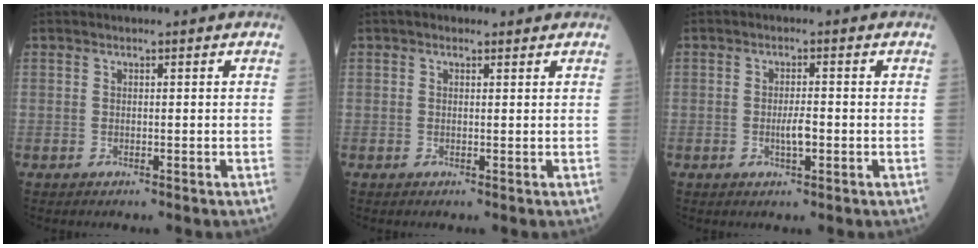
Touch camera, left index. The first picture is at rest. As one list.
[{"total": 1.4, "force": [1.1, 0.7, 0.6], "torque": [-0.016, 0.012, 0.014]}, {"total": 2.5, "force": [-0.6, 0.5, 2.4], "torque": [-0.047, 0.000, -0.008]}]